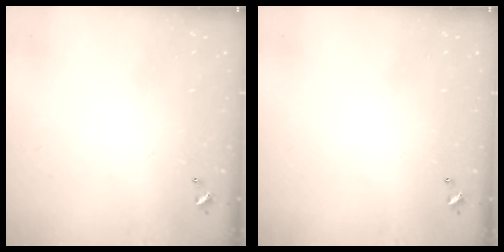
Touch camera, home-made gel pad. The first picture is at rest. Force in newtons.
{"total": 0.0}